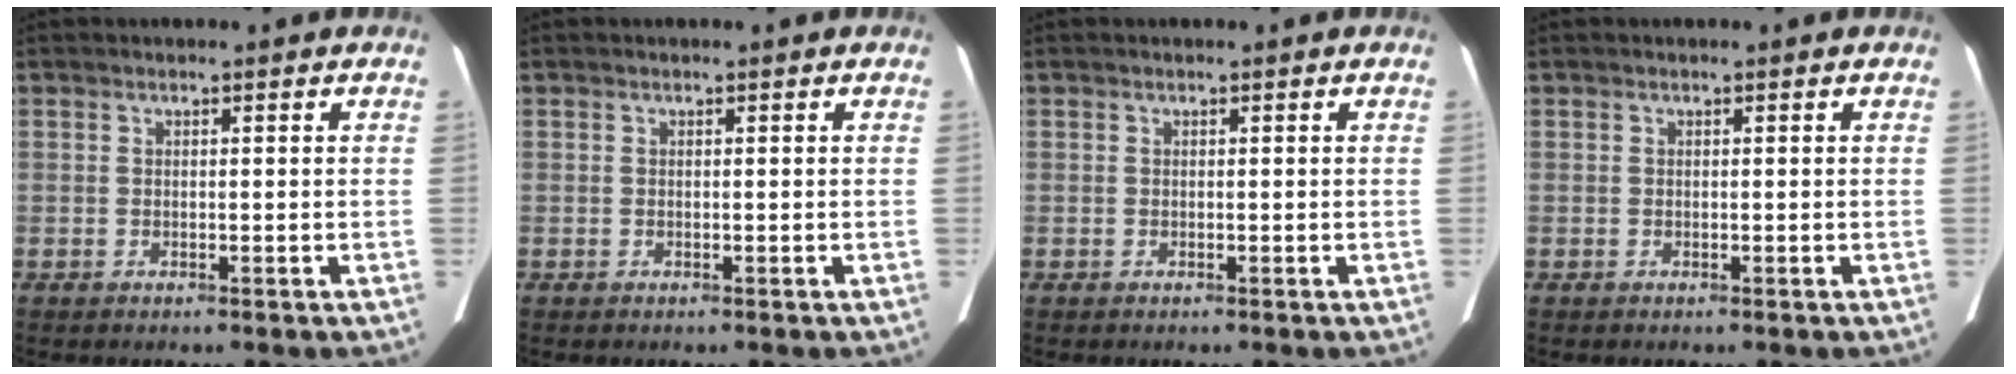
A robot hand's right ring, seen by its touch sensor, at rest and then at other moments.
{"total": 0.0}
{"total": 0.0}
{"total": 0.0}